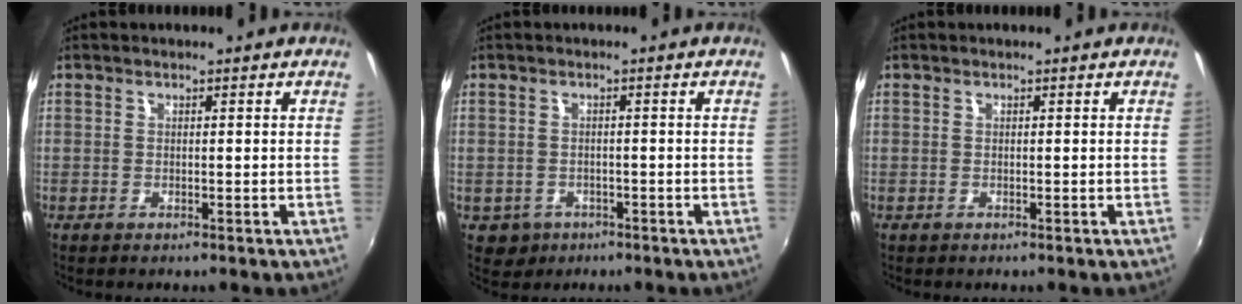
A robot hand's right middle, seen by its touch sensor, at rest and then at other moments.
{"total": 3.9, "force": [-1.5, 3.5, 1.1], "torque": [-0.033, -0.002, -0.016]}
{"total": 0.0}